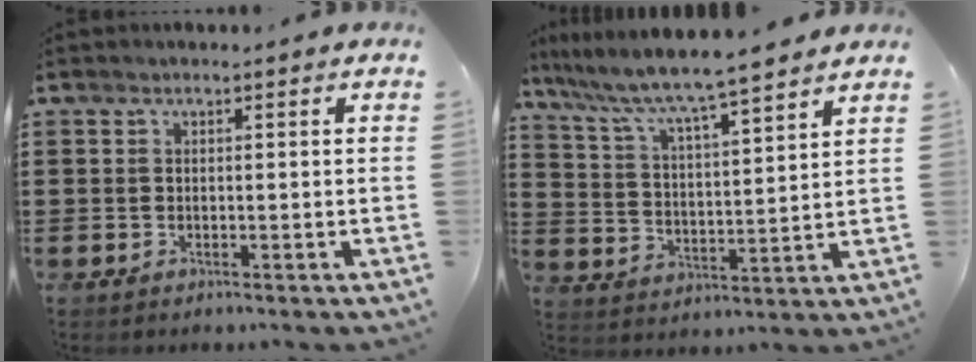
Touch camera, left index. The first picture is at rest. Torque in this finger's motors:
{"motor_torque": [1.55, -0.59, 0.94, 0.21]}